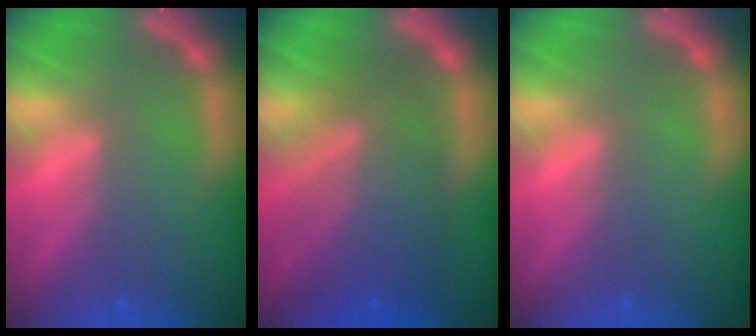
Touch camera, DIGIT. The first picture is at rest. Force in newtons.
{"total": 8.5}
{"total": 0.0}